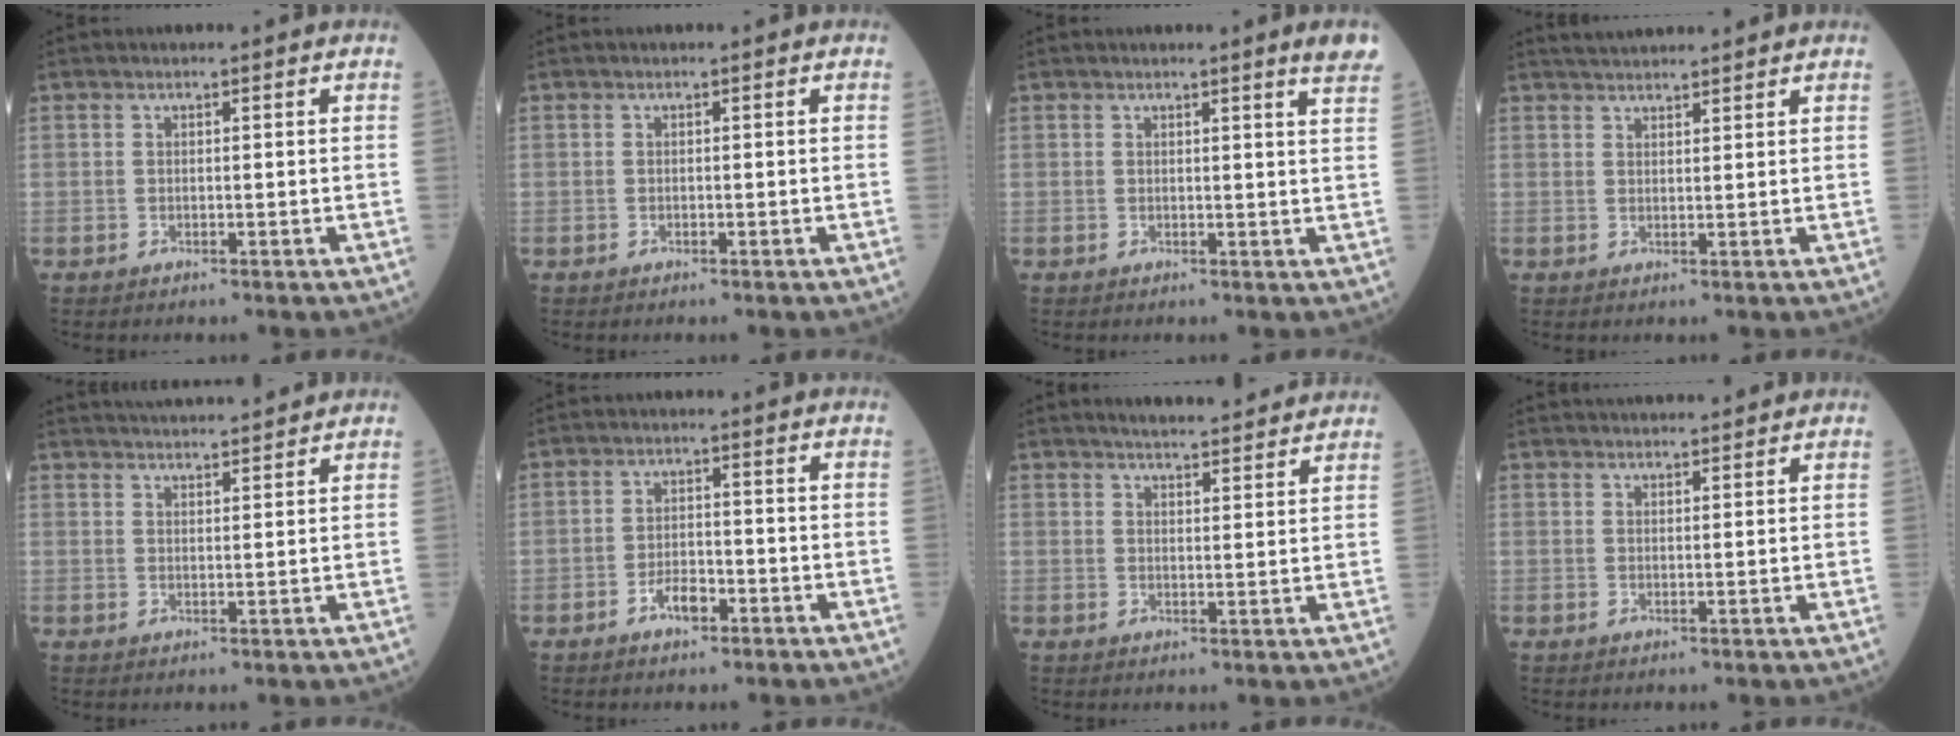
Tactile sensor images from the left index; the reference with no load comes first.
{"total": 0.0}
{"total": 3.3, "force": [2.5, -0.5, 2.0], "torque": [-0.024, -0.014, 0.019]}
{"total": 5.3, "force": [5.0, 0.4, 1.6], "torque": [-0.028, 0.035, 0.080]}
{"total": 9.3, "force": [8.9, 0.4, 2.8], "torque": [-0.047, 0.024, 0.127]}
{"total": 3.7, "force": [-2.2, 1.6, 2.5], "torque": [-0.047, 0.005, -0.040]}
{"total": 10.4, "force": [9.6, 1.3, 3.7], "torque": [-0.052, 0.012, 0.120]}
{"total": 7.2, "force": [6.8, 0.9, 2.1], "torque": [-0.027, 0.030, 0.088]}